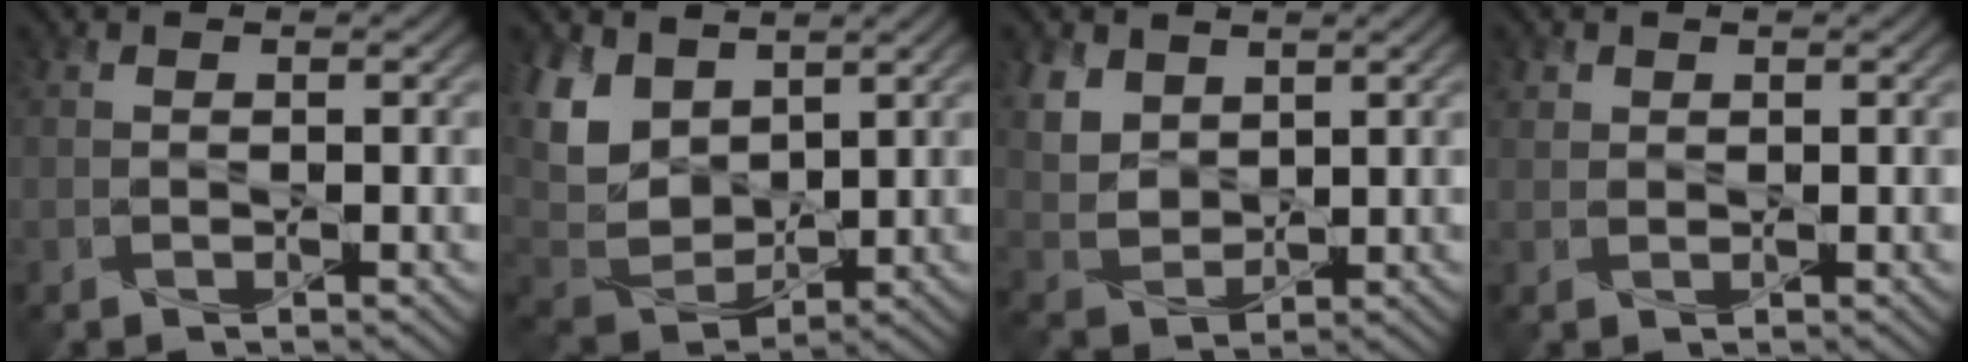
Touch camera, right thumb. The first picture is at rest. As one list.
[{"total": 10.0, "force": [4.5, 6.6, 6.0], "torque": [-0.180, 0.003, 0.088]}, {"total": 6.6, "force": [3.4, 4.5, 3.4], "torque": [-0.117, -0.010, 0.075]}, {"total": 1.1, "force": [0.7, 0.8, 0.2], "torque": [-0.004, -0.002, 0.015]}]